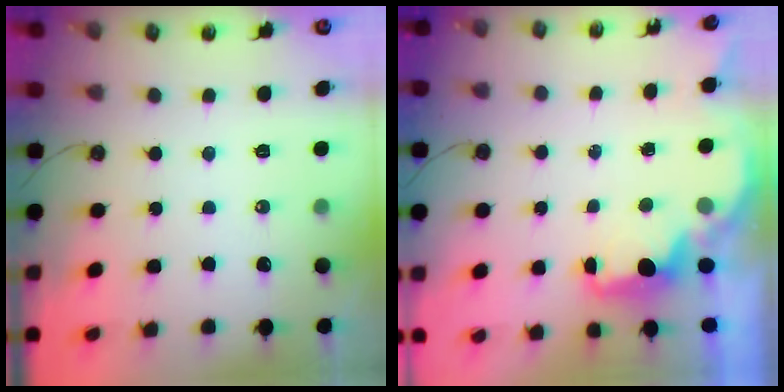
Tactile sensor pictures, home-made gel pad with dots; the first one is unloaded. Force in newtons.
{"total": 2.3, "press": 2.1, "slide": 0.8}